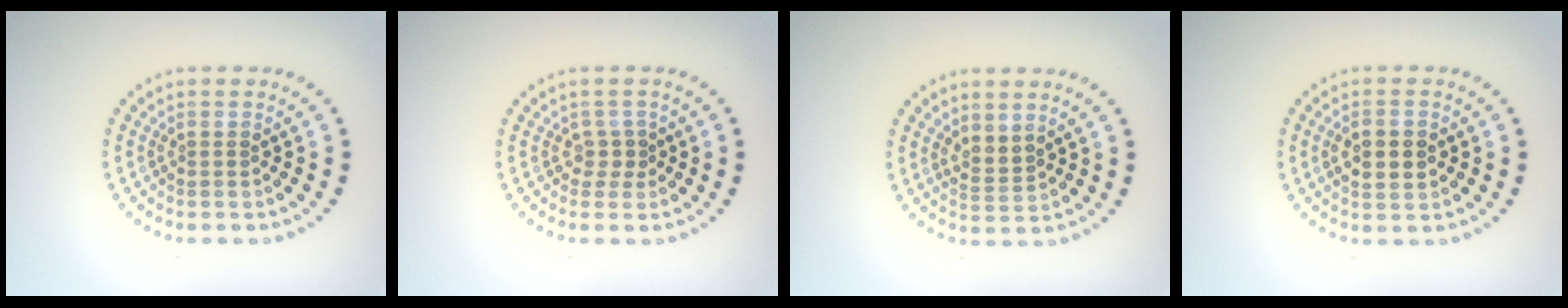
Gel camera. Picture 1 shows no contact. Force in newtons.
{"total": 1.4, "press": 1.0, "slide": 1.0}
{"total": 1.7, "press": 1.4, "slide": 1.1}
{"total": 3.1, "press": 3.1, "slide": 0.2}